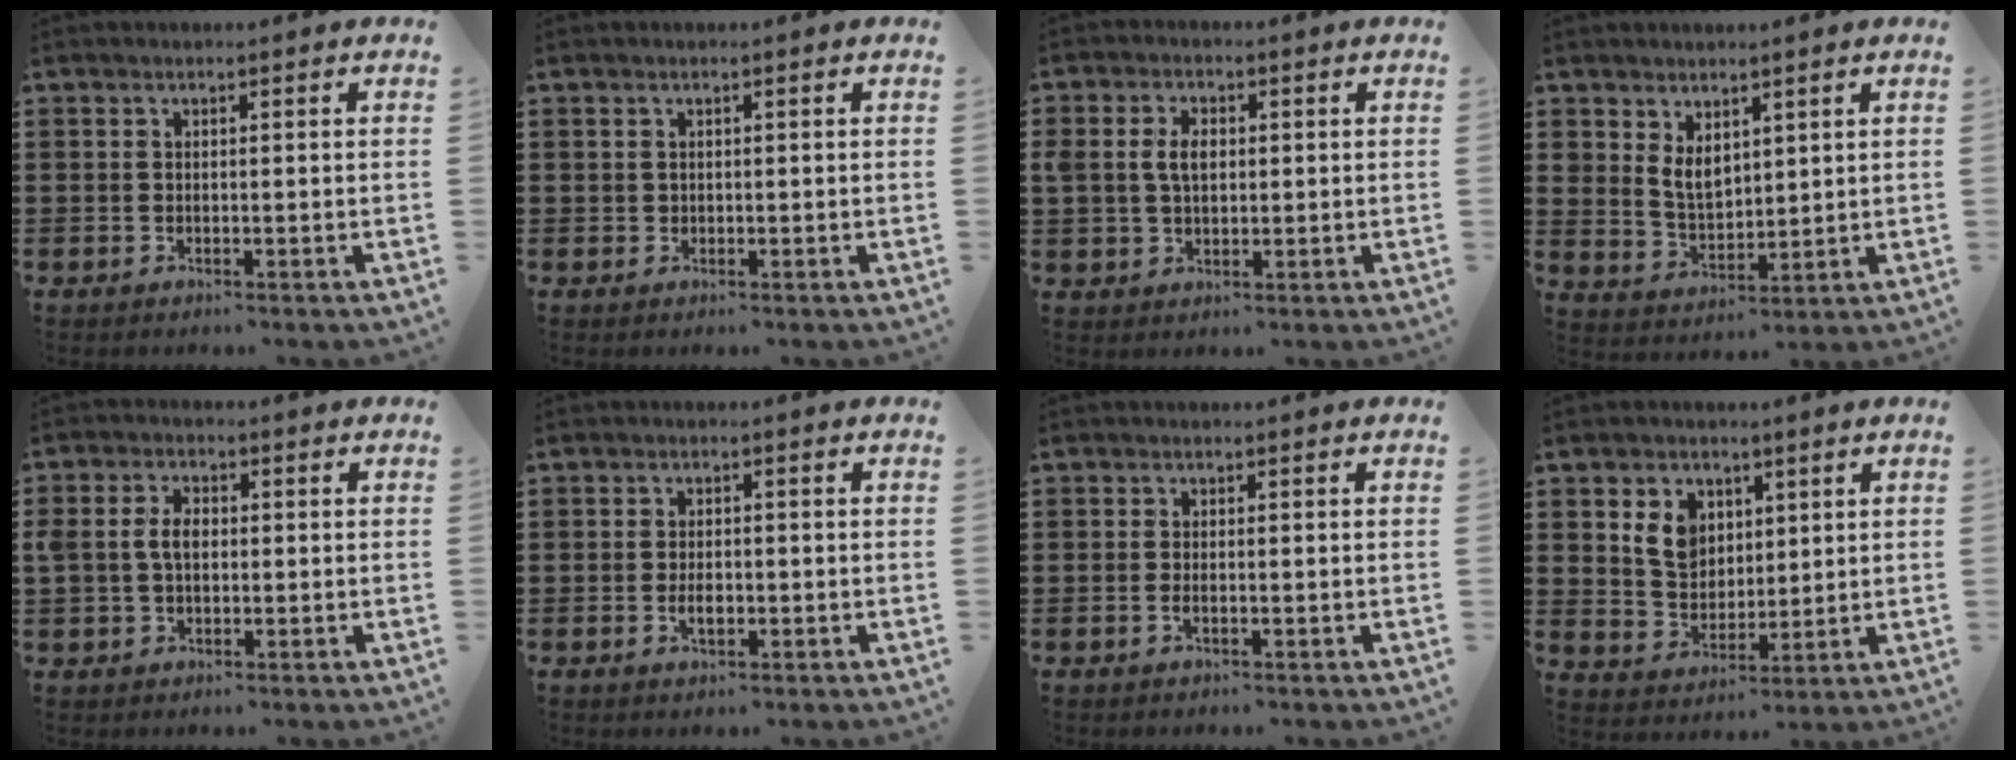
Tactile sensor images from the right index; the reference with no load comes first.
{"total": 0.7, "force": [0.3, 0.6, 0.1], "torque": [-0.004, 0.003, 0.007]}
{"total": 4.1, "force": [0.6, 2.7, 3.0], "torque": [-0.072, 0.009, 0.007]}
{"total": 5.0, "force": [2.8, 3.2, 2.6], "torque": [-0.062, 0.004, 0.054]}
{"total": 3.9, "force": [0.1, 2.6, 2.8], "torque": [-0.068, 0.009, -0.002]}
{"total": 2.4, "force": [-0.6, 1.2, 2.0], "torque": [-0.037, 0.002, -0.010]}
{"total": 1.1, "force": [-0.3, 0.4, 1.0], "torque": [-0.020, -0.003, -0.005]}
{"total": 6.3, "force": [2.5, 5.0, 2.9], "torque": [-0.070, 0.013, 0.045]}